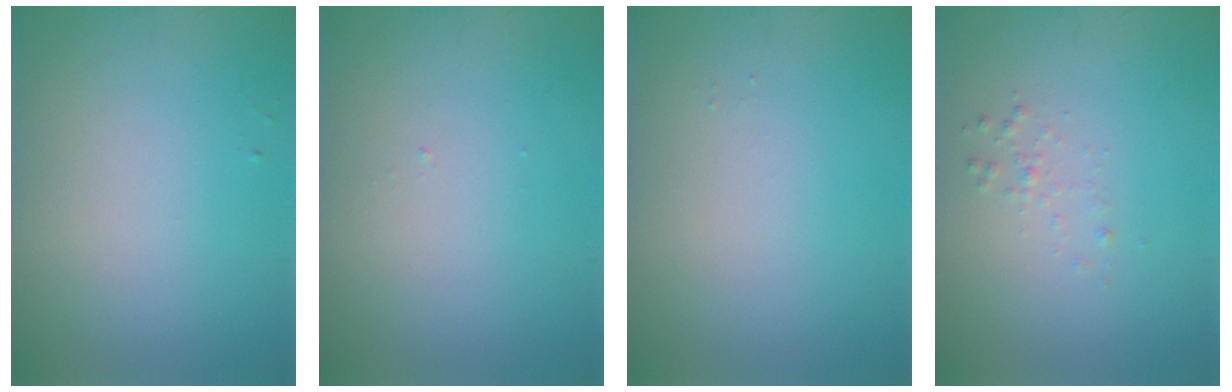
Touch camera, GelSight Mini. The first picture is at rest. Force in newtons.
{"total": 0.0}
{"total": 0.0}
{"total": 0.7, "press": 0.7, "slide": 0.1}